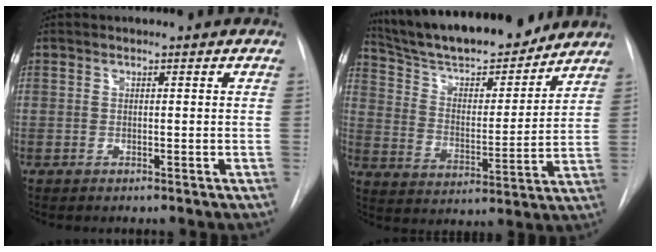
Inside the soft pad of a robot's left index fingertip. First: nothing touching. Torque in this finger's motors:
{"motor_torque": [0.08, -0.52, 0.37, 0.09]}